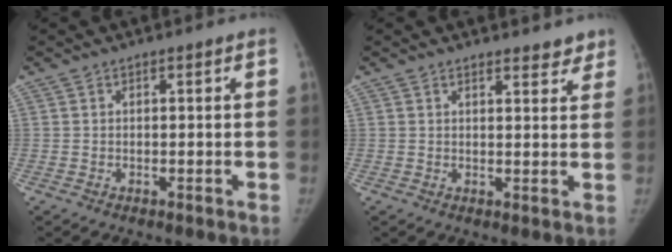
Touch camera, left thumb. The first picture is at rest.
{"total": 4.1, "force": [3.6, 1.6, 1.2], "torque": [0.011, -0.020, 0.039]}